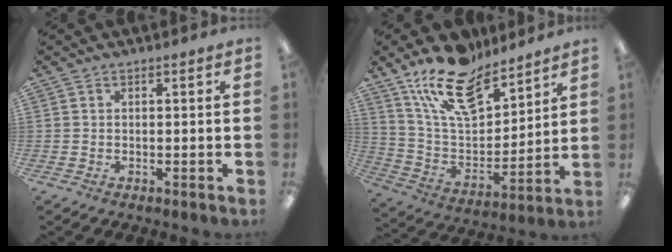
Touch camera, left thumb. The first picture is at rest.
{"total": 18.2, "force": [13.7, 7.8, 9.1], "torque": [-0.172, -0.075, 0.245]}